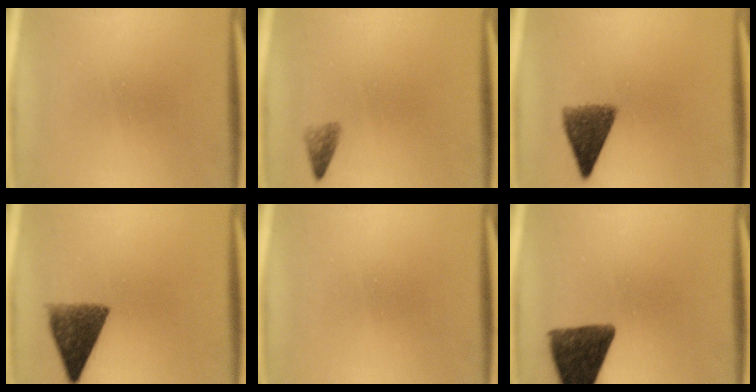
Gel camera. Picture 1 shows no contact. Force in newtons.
{"total": 1.7}
{"total": 6.8}
{"total": 8.8}
{"total": 0.0}
{"total": 11.2}